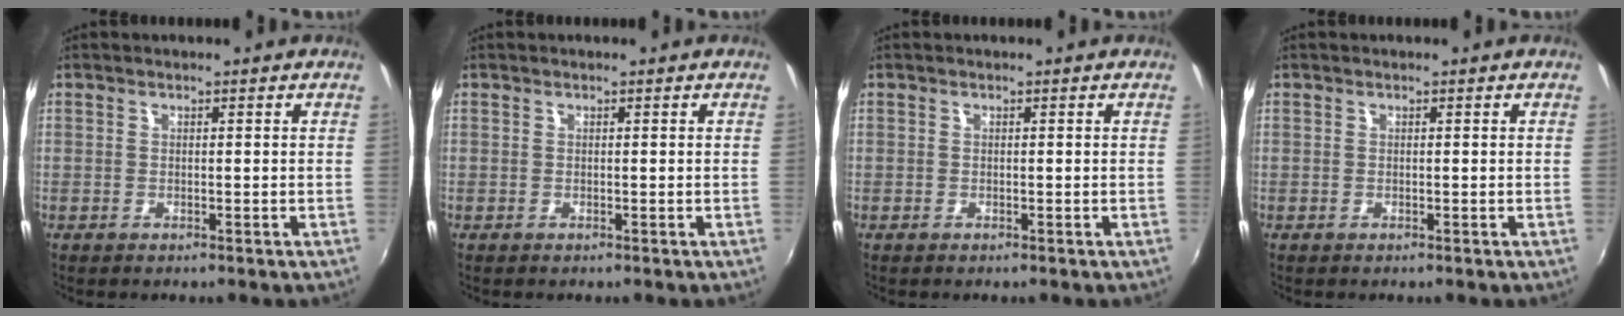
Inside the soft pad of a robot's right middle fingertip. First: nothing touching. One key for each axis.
{"total": 0.0}
{"total": 0.0}
{"total": 0.0}